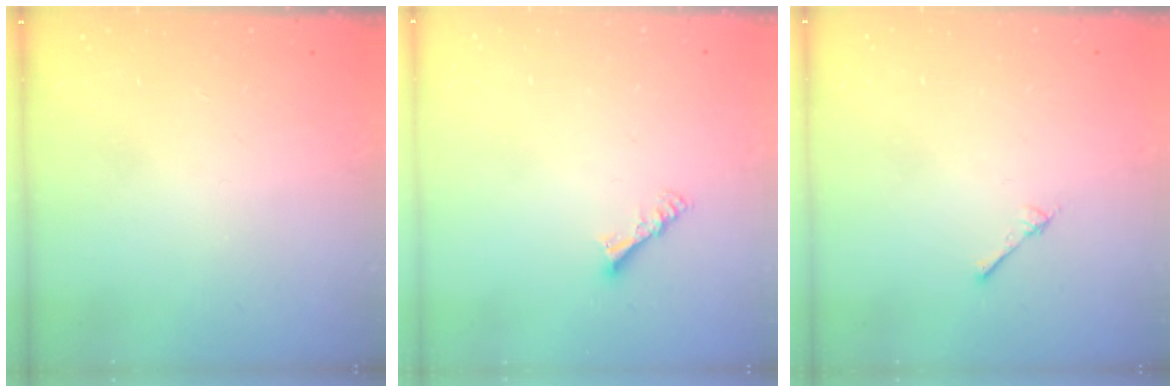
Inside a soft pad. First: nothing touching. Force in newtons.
{"total": 5.2, "press": 5.1, "slide": 0.5}
{"total": 2.4, "press": 2.4, "slide": 0.3}